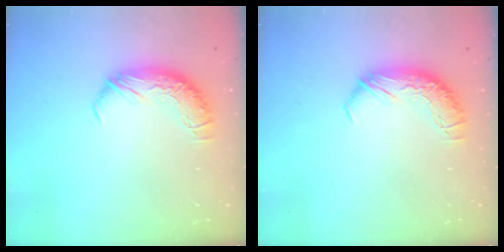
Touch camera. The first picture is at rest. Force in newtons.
{"total": 0.0}